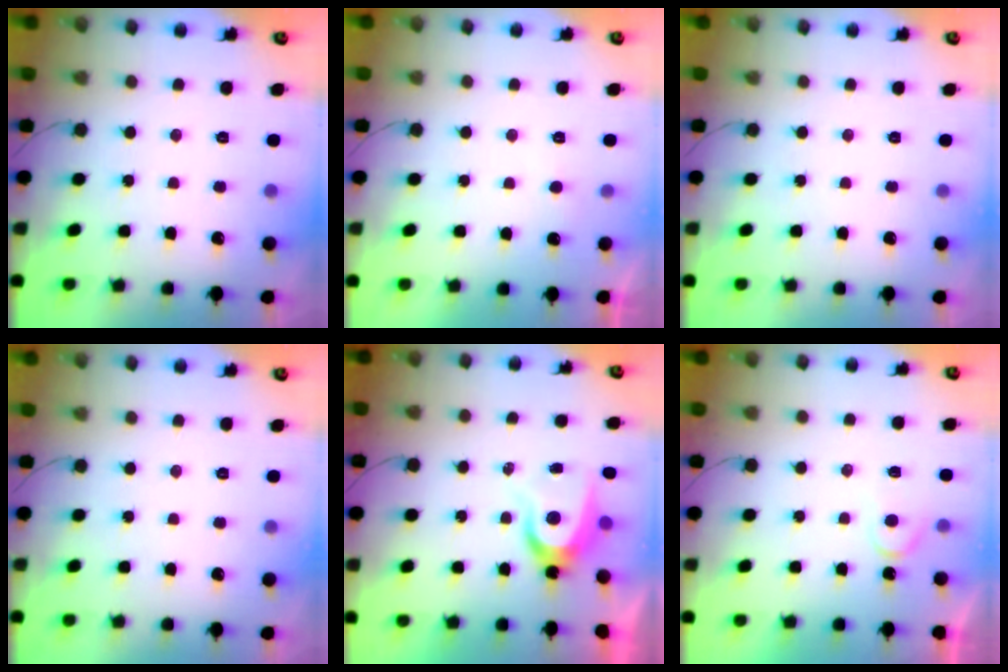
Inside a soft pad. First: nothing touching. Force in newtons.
{"total": 3.0, "press": 2.9, "slide": 0.4}
{"total": 0.0}
{"total": 0.0}
{"total": 7.2, "press": 7.2, "slide": 0.5}
{"total": 4.1, "press": 4.1, "slide": 0.4}